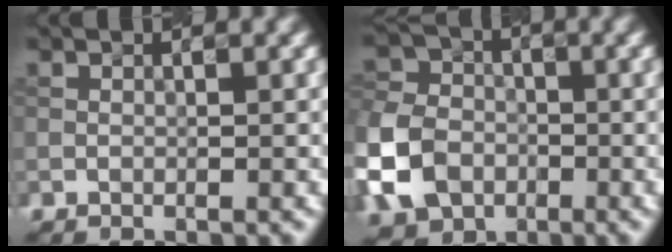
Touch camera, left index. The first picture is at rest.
{"total": 8.0, "force": [-3.0, 6.2, 4.0], "torque": [-0.099, -0.012, -0.073]}